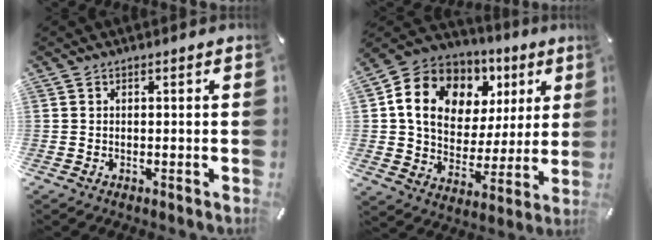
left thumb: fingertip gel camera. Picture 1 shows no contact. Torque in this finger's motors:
{"motor_torque": [2.51, 2.50, 1.47, -1.30, 0.43]}